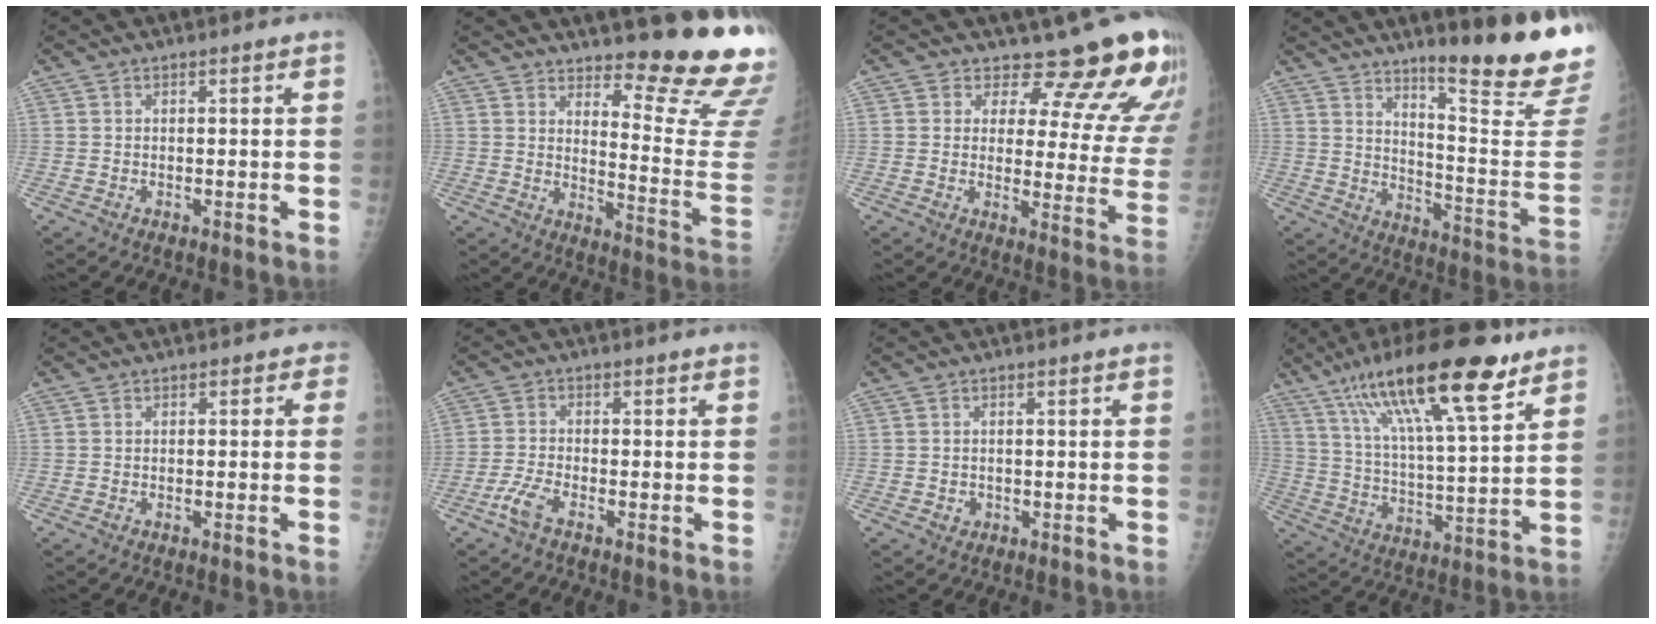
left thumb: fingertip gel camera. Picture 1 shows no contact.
{"total": 17.7, "force": [14.8, 2.9, 9.3], "torque": [-0.087, -0.164, 0.187]}
{"total": 15.1, "force": [13.7, 5.0, 4.0], "torque": [0.001, -0.122, 0.142]}
{"total": 22.1, "force": [16.6, 1.7, 14.6], "torque": [-0.178, -0.141, 0.233]}
{"total": 1.2, "force": [-0.1, 1.0, 0.6], "torque": [0.013, 0.006, -0.013]}
{"total": 3.6, "force": [-2.4, 1.0, 2.5], "torque": [-0.063, 0.007, -0.054]}
{"total": 1.4, "force": [-0.4, 1.3, 0.3], "torque": [0.000, 0.004, -0.002]}
{"total": 22.5, "force": [13.6, 5.2, 17.2], "torque": [-0.285, -0.031, 0.234]}